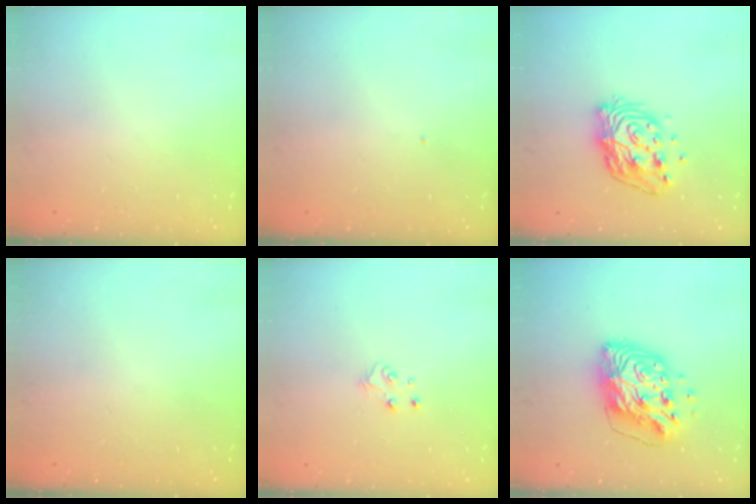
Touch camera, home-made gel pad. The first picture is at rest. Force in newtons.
{"total": 0.0}
{"total": 13.7, "press": 13.7, "slide": 1.2}
{"total": 0.0}
{"total": 4.0, "press": 4.0, "slide": 0.2}
{"total": 14.8, "press": 14.7, "slide": 1.7}